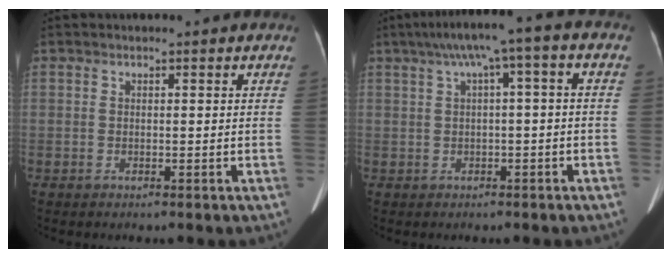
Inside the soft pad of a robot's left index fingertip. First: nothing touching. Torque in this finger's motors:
{"motor_torque": [0.80, -0.71, 0.10, 0.12]}